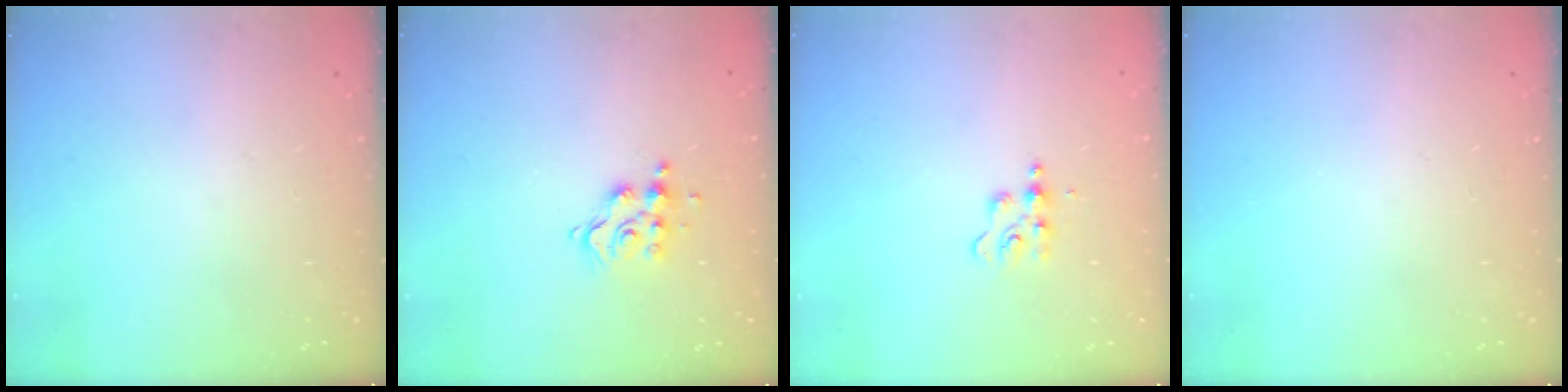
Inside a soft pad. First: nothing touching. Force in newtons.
{"total": 9.8, "press": 9.8, "slide": 0.8}
{"total": 4.7, "press": 4.6, "slide": 0.8}
{"total": 0.0}